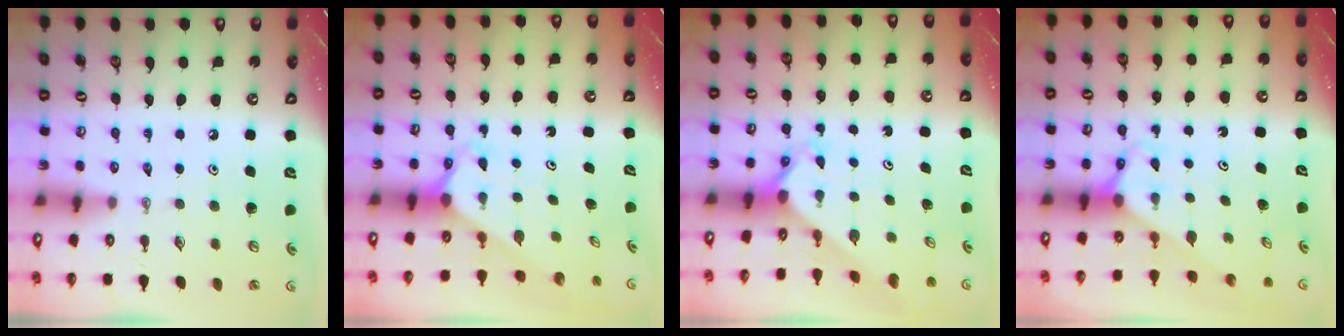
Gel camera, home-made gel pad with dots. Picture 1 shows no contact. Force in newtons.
{"total": 2.4, "press": 2.4, "slide": 0.2}
{"total": 2.4, "press": 2.4, "slide": 0.3}
{"total": 2.6, "press": 2.6, "slide": 0.2}